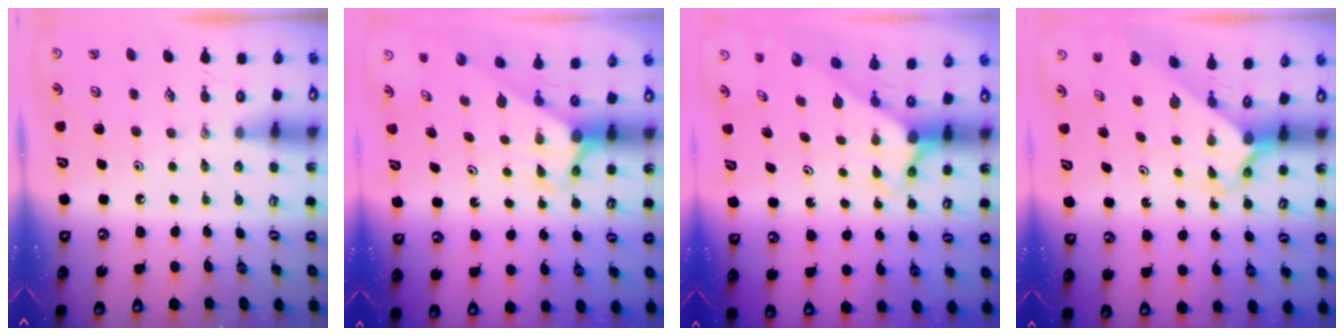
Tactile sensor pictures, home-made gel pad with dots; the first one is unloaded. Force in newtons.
{"total": 2.7, "press": 2.7, "slide": 0.0}
{"total": 2.2, "press": 2.2, "slide": 0.2}
{"total": 2.4, "press": 2.3, "slide": 0.3}